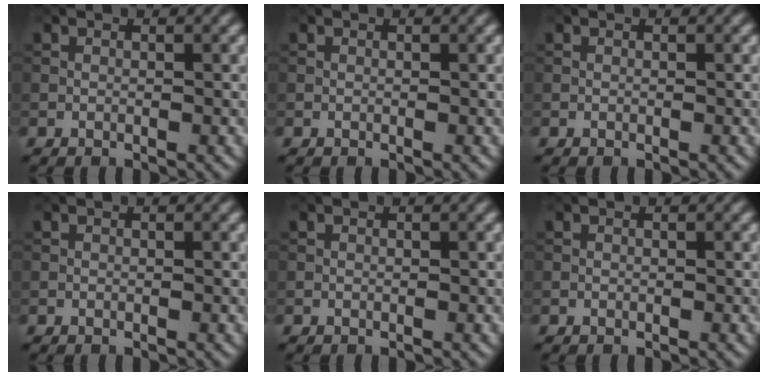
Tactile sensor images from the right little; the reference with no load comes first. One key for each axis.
{"total": 0.0}
{"total": 0.0}
{"total": 0.0}
{"total": 0.0}
{"total": 0.0}